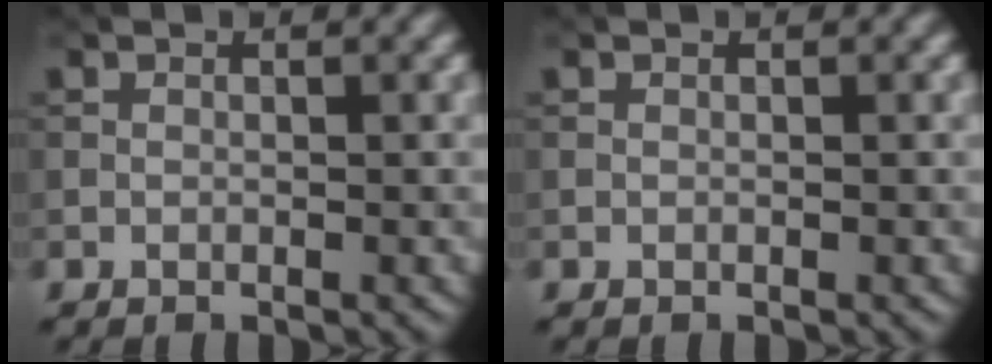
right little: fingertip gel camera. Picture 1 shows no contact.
{"total": 0.0}